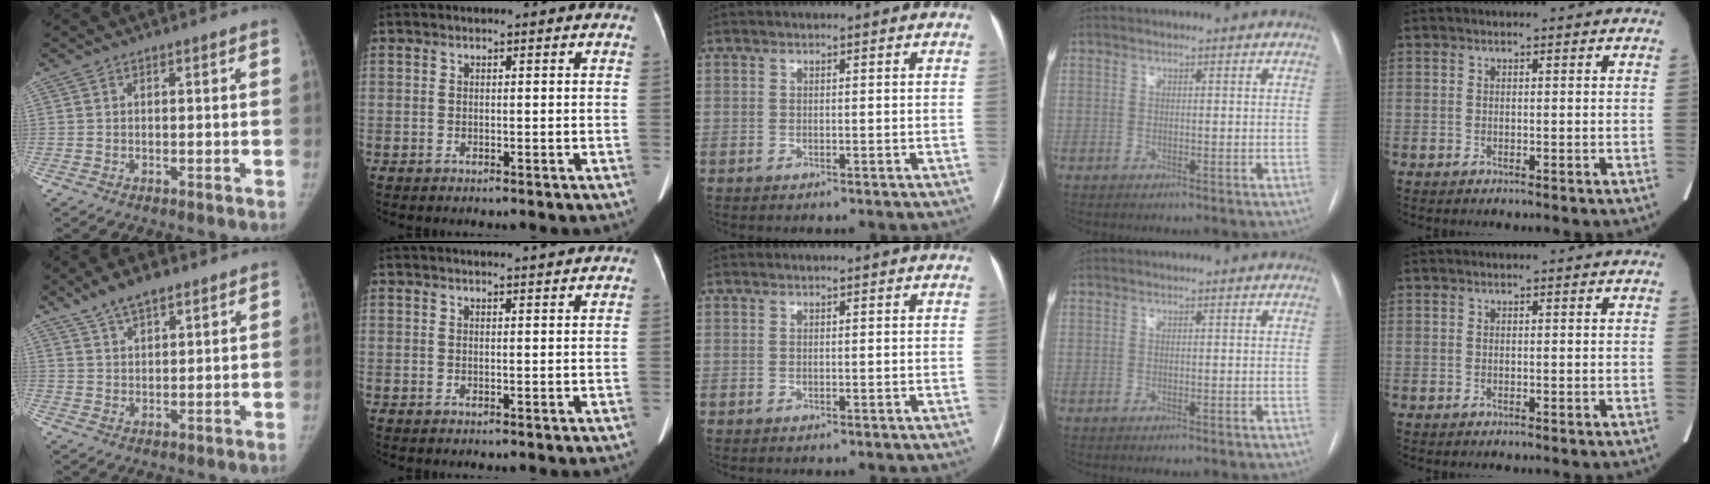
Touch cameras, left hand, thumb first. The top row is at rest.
{"thumb": {"total": 6.8, "force": [4.9, 2.8, 3.9], "torque": [-0.054, -0.015, 0.089]}, "index": {"total": 4.3, "force": [4.1, -0.3, 1.3], "torque": [-0.018, 0.010, 0.046]}}